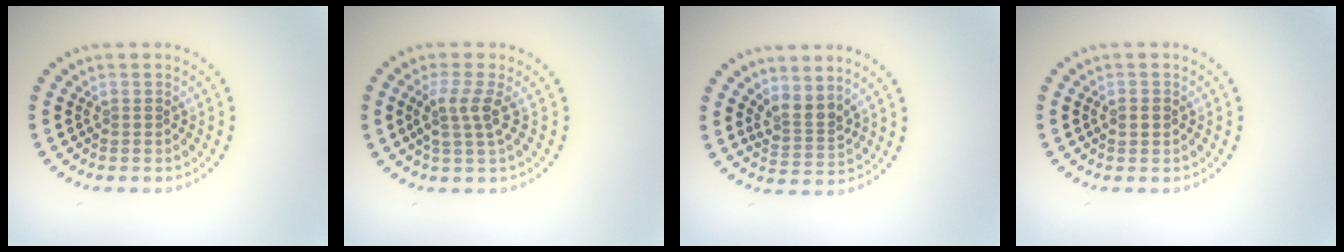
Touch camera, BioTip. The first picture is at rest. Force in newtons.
{"total": 2.6, "press": 2.0, "slide": 1.7}
{"total": 2.6, "press": 1.9, "slide": 1.7}
{"total": 1.5, "press": 1.5, "slide": 0.1}